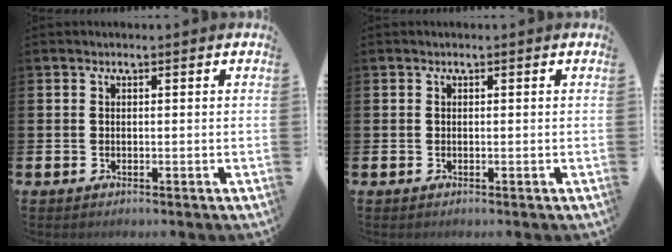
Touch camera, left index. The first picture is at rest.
{"total": 0.0}